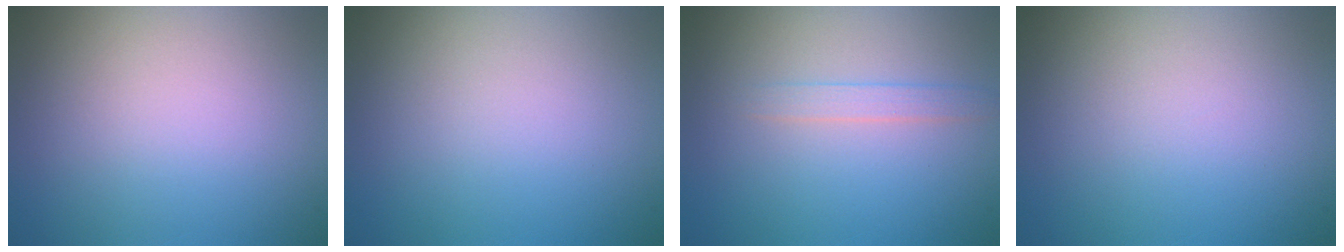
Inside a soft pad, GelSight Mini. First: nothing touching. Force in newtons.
{"total": 0.0}
{"total": 1.2, "press": 1.2, "slide": 0.1}
{"total": 0.0}